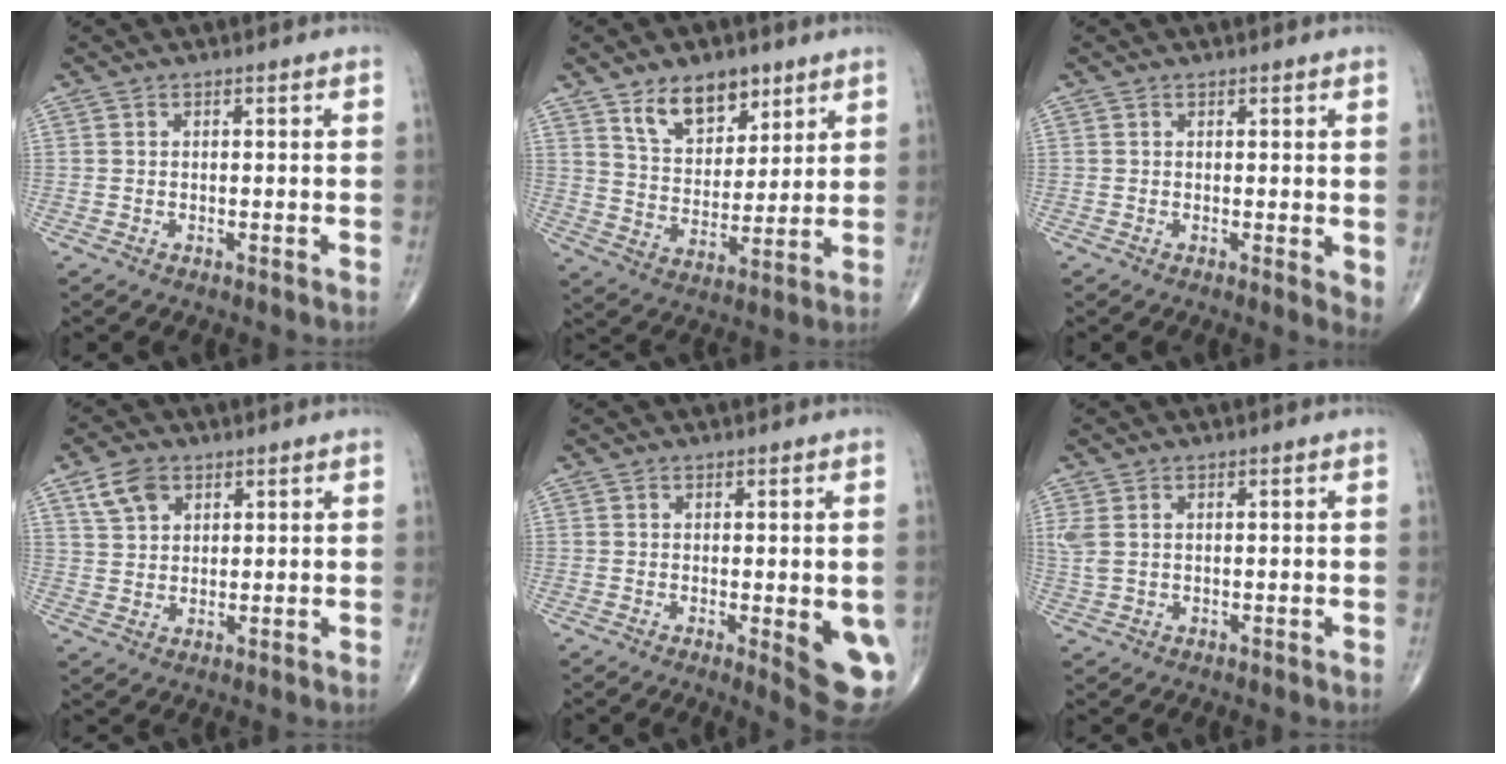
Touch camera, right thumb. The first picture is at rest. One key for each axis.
{"total": 11.7, "fx": 7.2, "fy": 6.7, "fz": 6.3, "tx": -0.073, "ty": -0.047, "tz": 0.132}
{"total": 2.6, "fx": 0.7, "fy": 1.0, "fz": 2.3, "tx": -0.033, "ty": -0.010, "tz": 0.009}
{"total": 5.8, "fx": 3.1, "fy": 3.8, "fz": 3.1, "tx": -0.045, "ty": -0.009, "tz": 0.062}
{"total": 8.6, "fx": -1.5, "fy": 2.4, "fz": 8.1, "tx": -0.088, "ty": -0.018, "tz": -0.013}
{"total": 2.8, "fx": 0.8, "fy": 1.6, "fz": 2.2, "tx": -0.071, "ty": 0.010, "tz": 0.023}